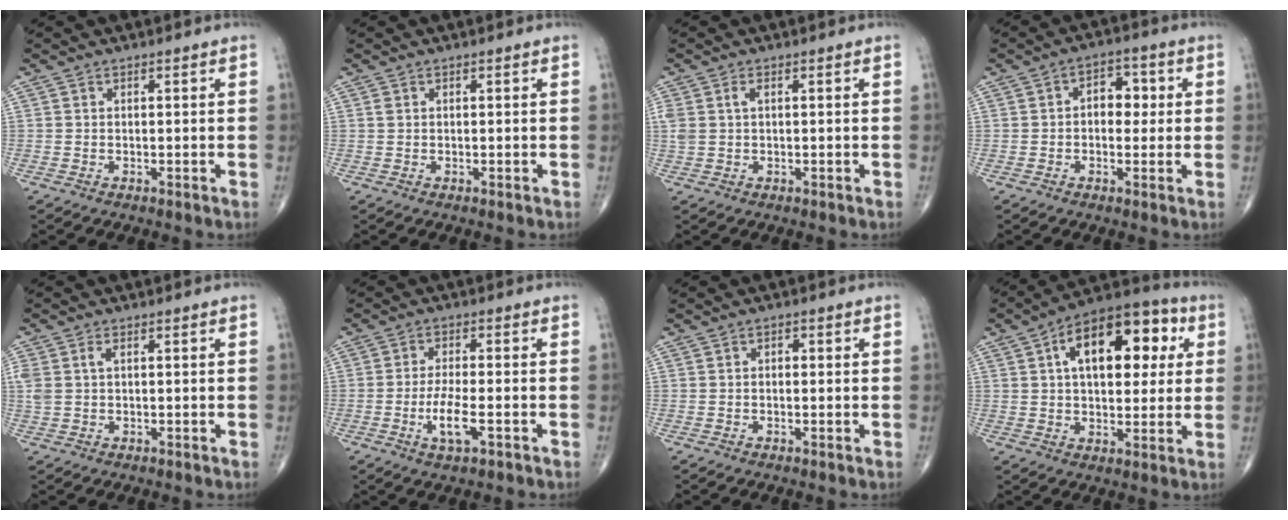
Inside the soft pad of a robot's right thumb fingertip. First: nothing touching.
{"total": 0.6, "force": [0.1, 0.5, 0.3], "torque": [-0.005, 0.003, 0.003]}
{"total": 3.3, "force": [0.8, 2.0, 2.5], "torque": [-0.074, 0.011, 0.020]}
{"total": 6.1, "force": [0.5, 4.1, 4.4], "torque": [-0.030, 0.012, 0.000]}
{"total": 3.8, "force": [0.9, 2.3, 2.8], "torque": [-0.083, 0.012, 0.022]}
{"total": 5.9, "force": [-2.1, 1.6, 5.3], "torque": [-0.108, 0.001, -0.038]}
{"total": 1.1, "force": [0.1, 0.8, 0.8], "torque": [-0.006, 0.004, -0.002]}
{"total": 18.9, "force": [5.2, 10.2, 15.1], "torque": [-0.183, 0.018, 0.069]}